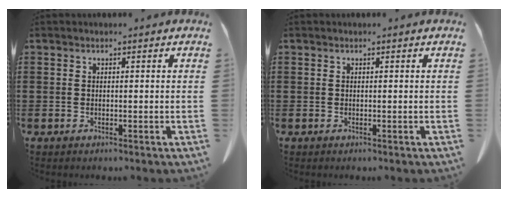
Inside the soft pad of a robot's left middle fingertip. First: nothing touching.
{"total": 0.0}